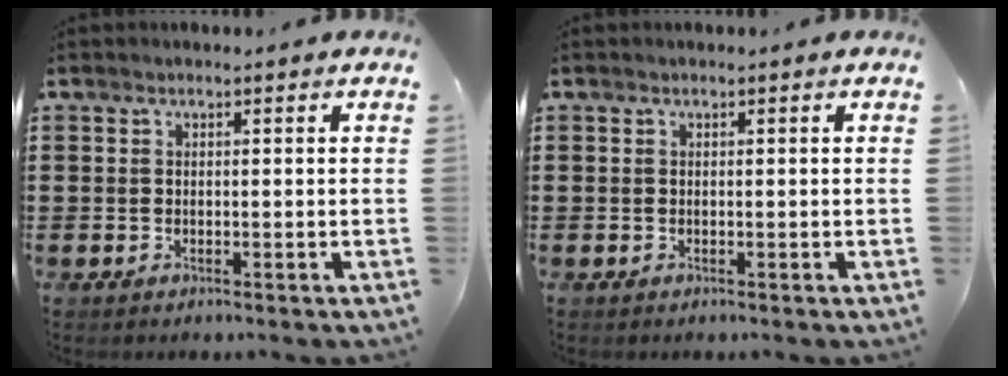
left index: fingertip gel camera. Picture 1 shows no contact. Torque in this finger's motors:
{"motor_torque": [0.13, 0.09, -0.02, -0.01]}